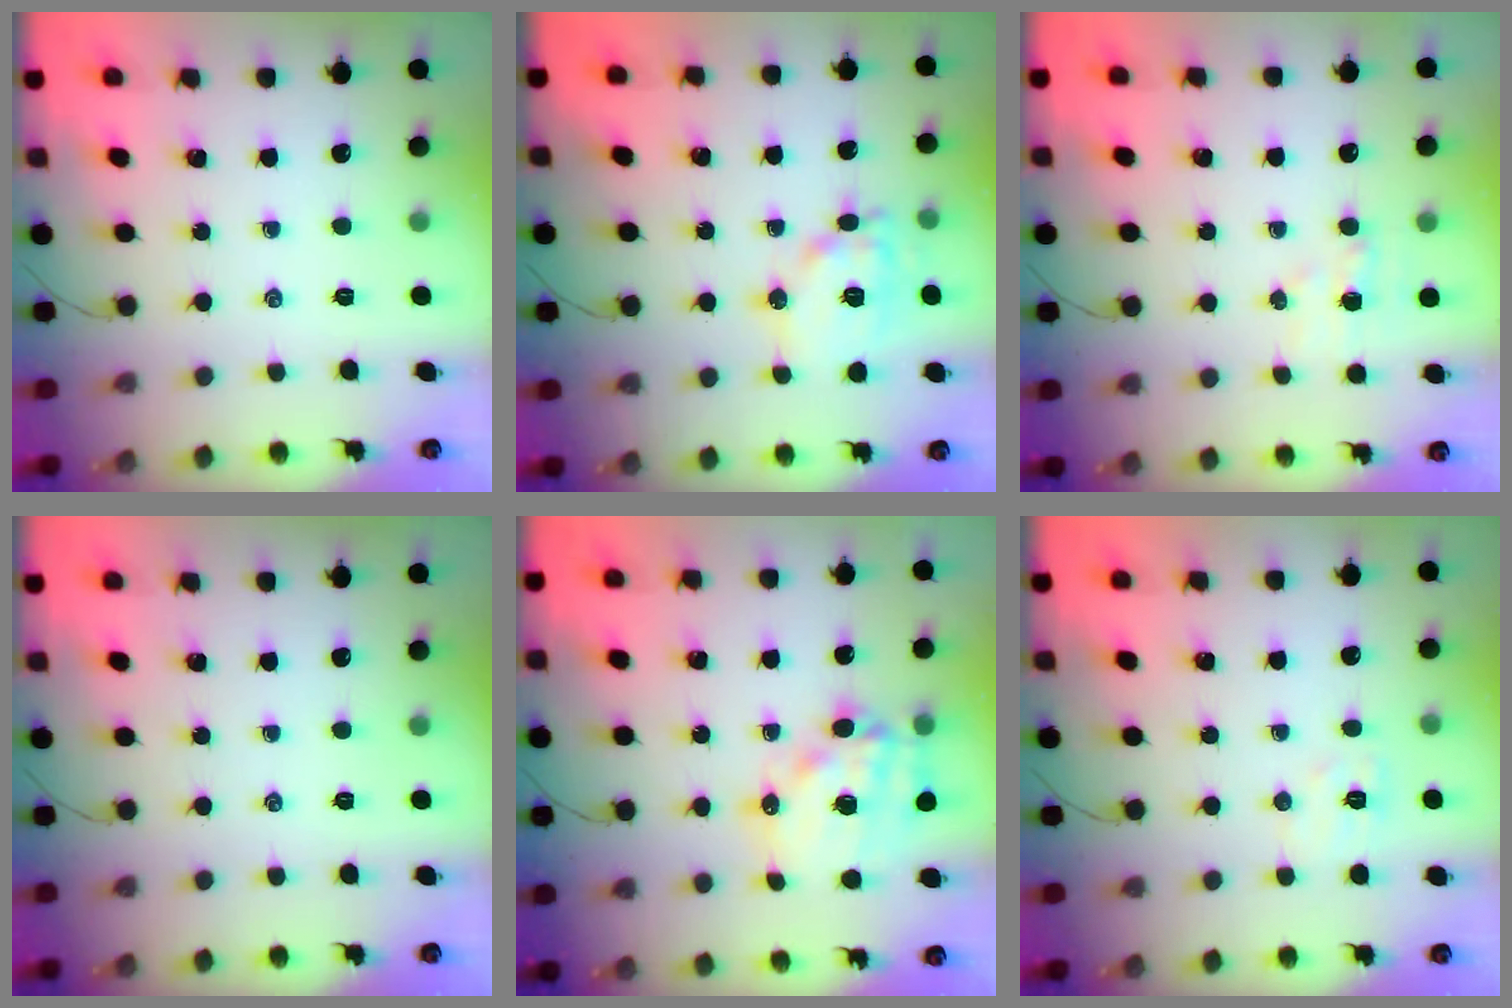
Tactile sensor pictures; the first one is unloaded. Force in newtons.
{"total": 12.7, "press": 12.7, "slide": 0.9}
{"total": 3.5, "press": 3.3, "slide": 1.1}
{"total": 0.0}
{"total": 15.7, "press": 15.3, "slide": 3.7}
{"total": 6.3, "press": 6.2, "slide": 1.4}